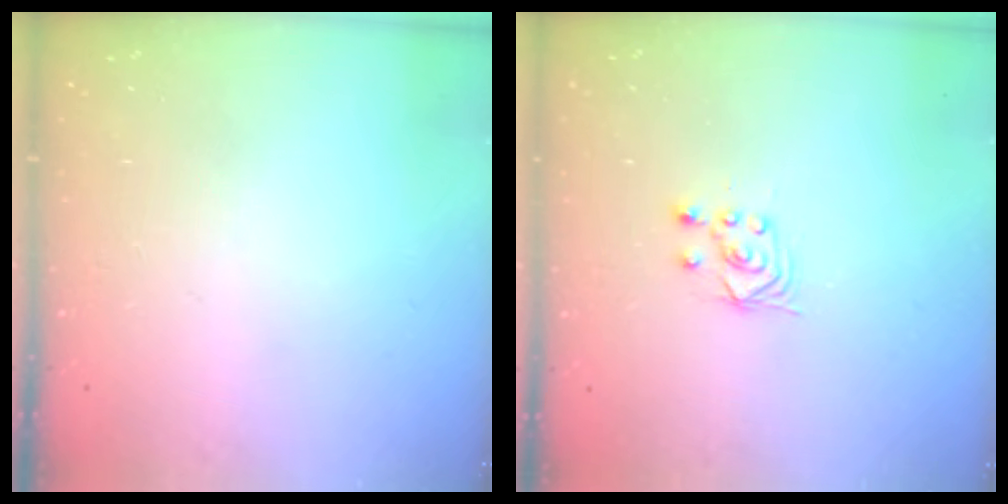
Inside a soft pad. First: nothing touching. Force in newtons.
{"total": 2.5, "press": 2.2, "slide": 1.2}